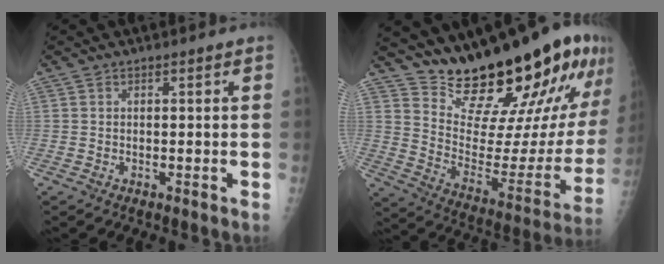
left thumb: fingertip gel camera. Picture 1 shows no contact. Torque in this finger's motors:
{"motor_torque": [1.73, 1.71, 1.41, -1.35, 0.11]}